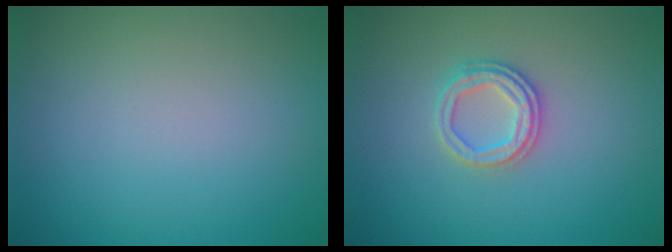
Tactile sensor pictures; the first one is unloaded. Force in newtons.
{"total": 2.5, "press": 2.4, "slide": 0.6}